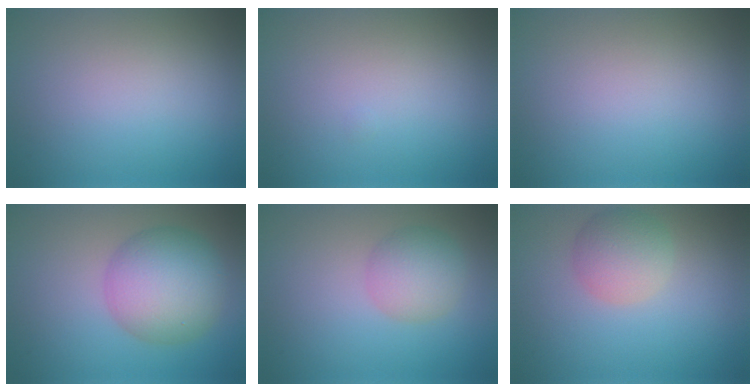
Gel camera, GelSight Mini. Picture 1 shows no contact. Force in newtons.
{"total": 0.0}
{"total": 0.0}
{"total": 7.5, "press": 7.5, "slide": 0.0}
{"total": 3.5, "press": 3.5, "slide": 0.1}
{"total": 3.5, "press": 3.5, "slide": 0.3}